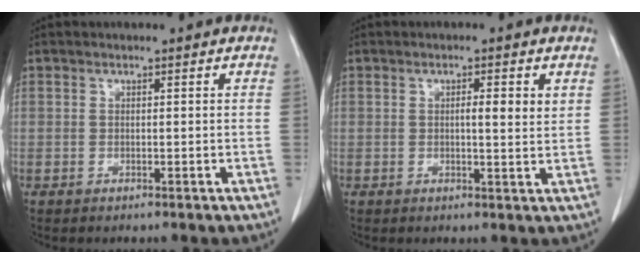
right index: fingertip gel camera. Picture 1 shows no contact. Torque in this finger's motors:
{"motor_torque": [0.10, 0.07, 0.06, 0.03]}